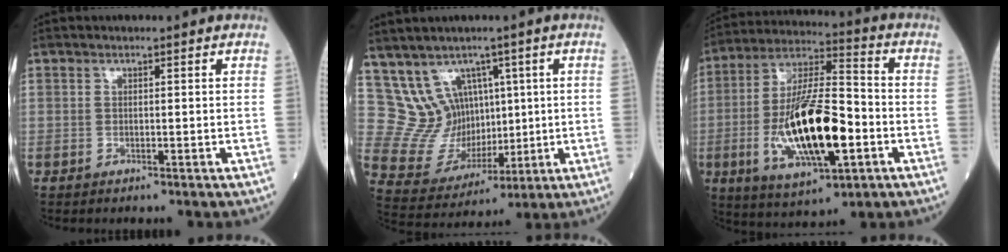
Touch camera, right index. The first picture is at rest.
{"total": 8.6, "force": [4.0, 7.3, 2.4], "torque": [-0.056, 0.040, 0.097]}
{"total": 18.8, "force": [-4.4, 5.0, 17.6], "torque": [-0.346, -0.006, -0.073]}